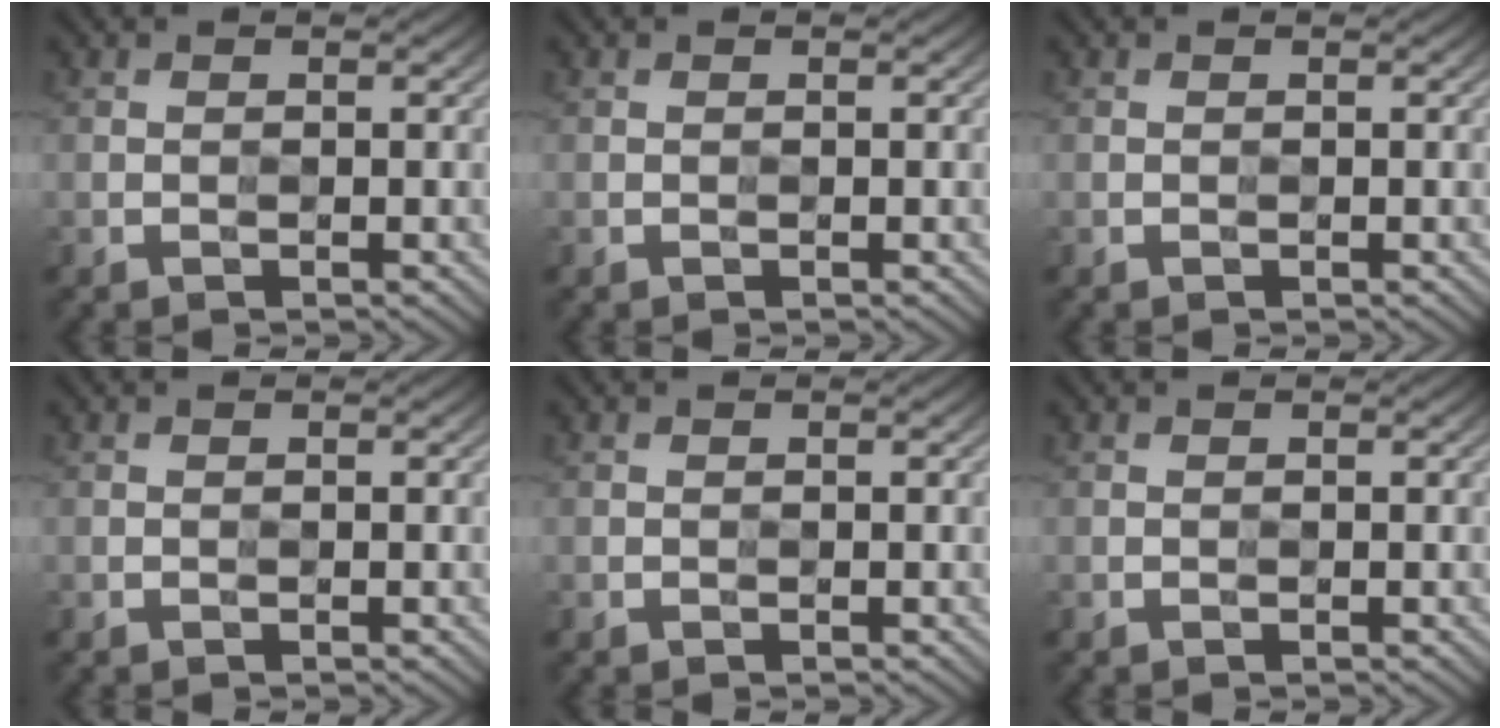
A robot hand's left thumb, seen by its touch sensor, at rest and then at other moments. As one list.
[{"total": 0.0}, {"total": 0.0}, {"total": 0.0}, {"total": 0.0}, {"total": 0.0}]